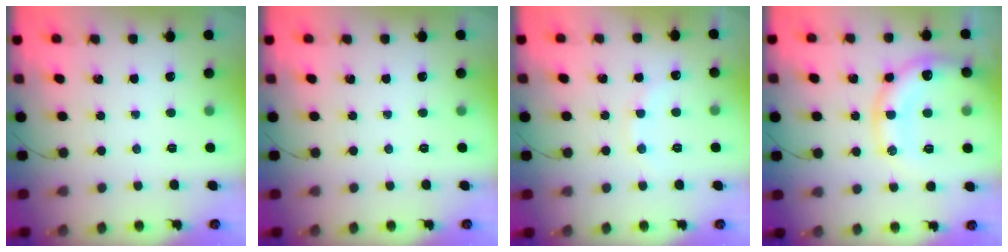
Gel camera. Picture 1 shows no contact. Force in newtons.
{"total": 0.0}
{"total": 8.1, "press": 7.9, "slide": 1.6}
{"total": 17.6, "press": 17.4, "slide": 2.7}